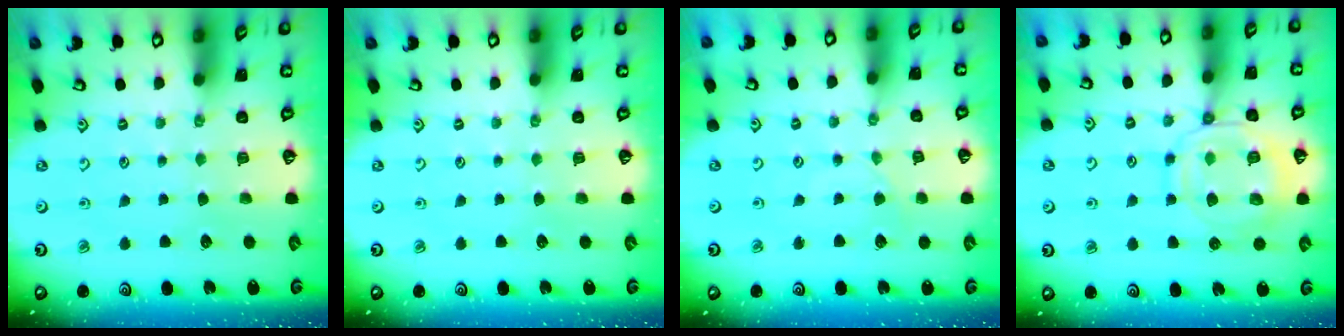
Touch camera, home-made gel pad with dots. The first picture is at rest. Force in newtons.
{"total": 0.0}
{"total": 1.8, "press": 1.7, "slide": 0.4}
{"total": 11.8, "press": 11.7, "slide": 1.2}